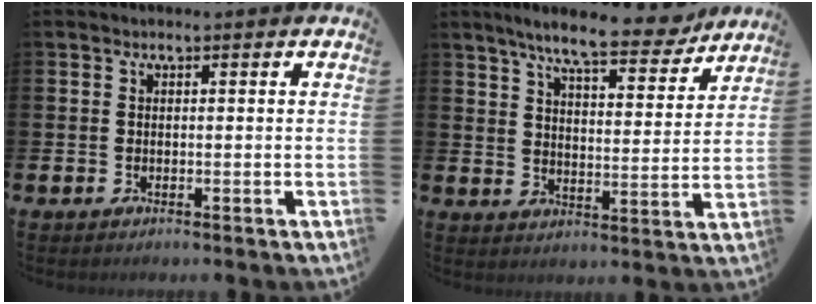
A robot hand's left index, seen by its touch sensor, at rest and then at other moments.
{"total": 8.9, "force": [7.8, 1.5, 4.1], "torque": [-0.085, -0.040, 0.133]}